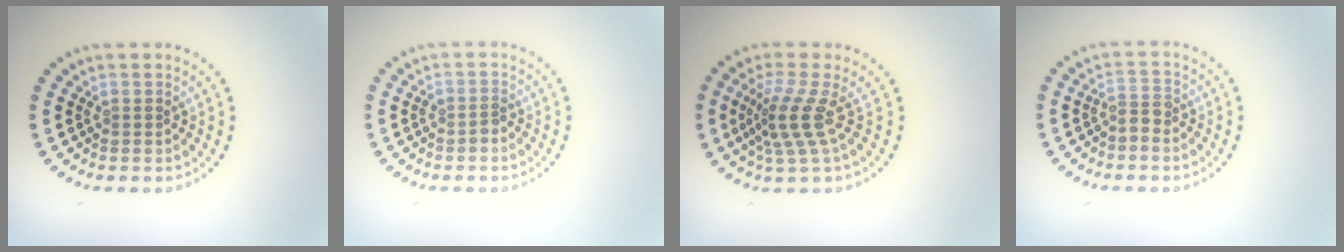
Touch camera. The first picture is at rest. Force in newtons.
{"total": 0.9, "press": 0.8, "slide": 0.5}
{"total": 3.4, "press": 2.4, "slide": 2.5}
{"total": 1.9, "press": 1.5, "slide": 1.2}